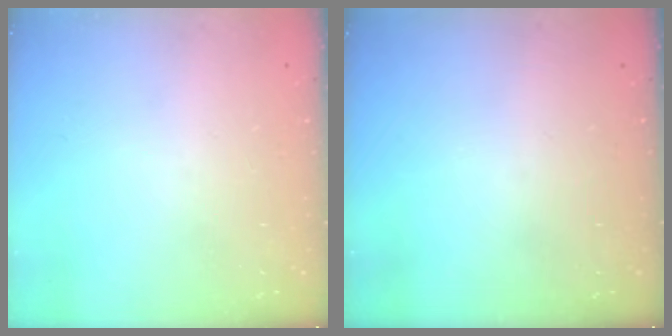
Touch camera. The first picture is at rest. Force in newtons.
{"total": 0.0}